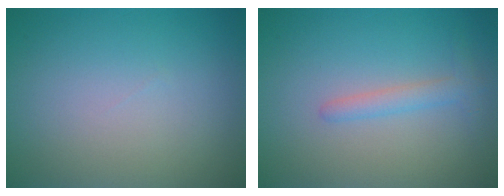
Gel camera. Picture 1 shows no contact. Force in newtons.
{"total": 1.7, "press": 1.7, "slide": 0.1}